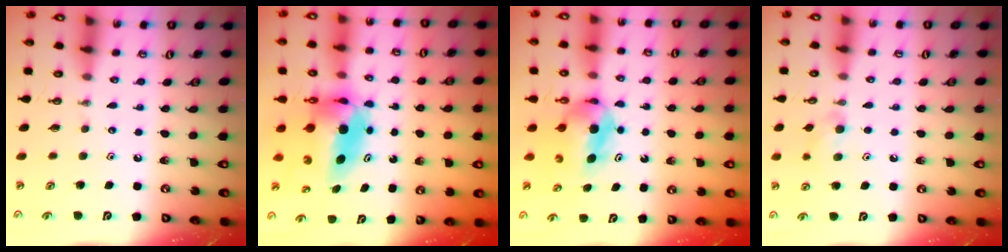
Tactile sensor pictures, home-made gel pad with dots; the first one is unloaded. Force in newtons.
{"total": 7.6, "press": 7.4, "slide": 1.6}
{"total": 8.2, "press": 4.4, "slide": 6.9}
{"total": 6.4, "press": 6.3, "slide": 1.4}